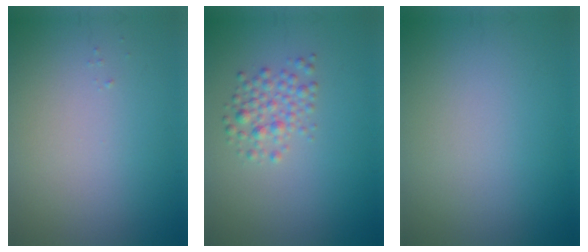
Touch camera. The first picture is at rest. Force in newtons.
{"total": 2.3, "press": 2.3, "slide": 0.1}
{"total": 0.0}